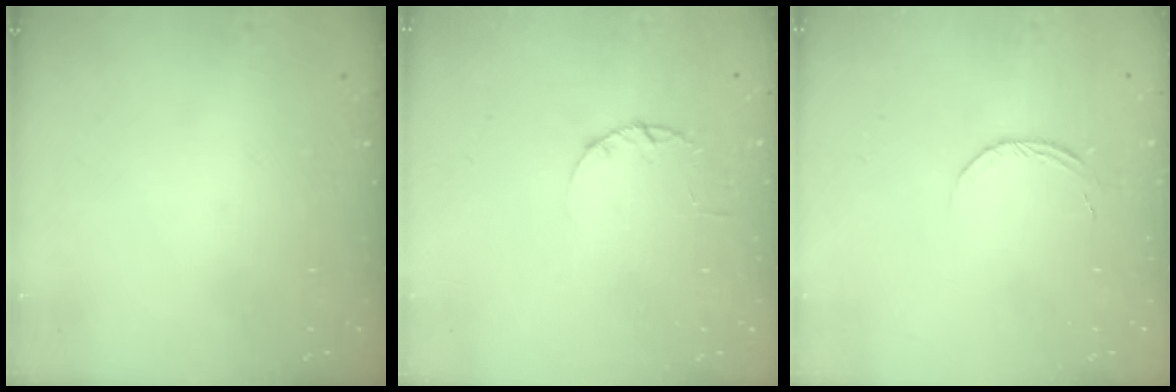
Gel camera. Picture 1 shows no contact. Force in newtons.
{"total": 1.7, "press": 1.7, "slide": 0.3}
{"total": 4.2, "press": 4.2, "slide": 0.4}